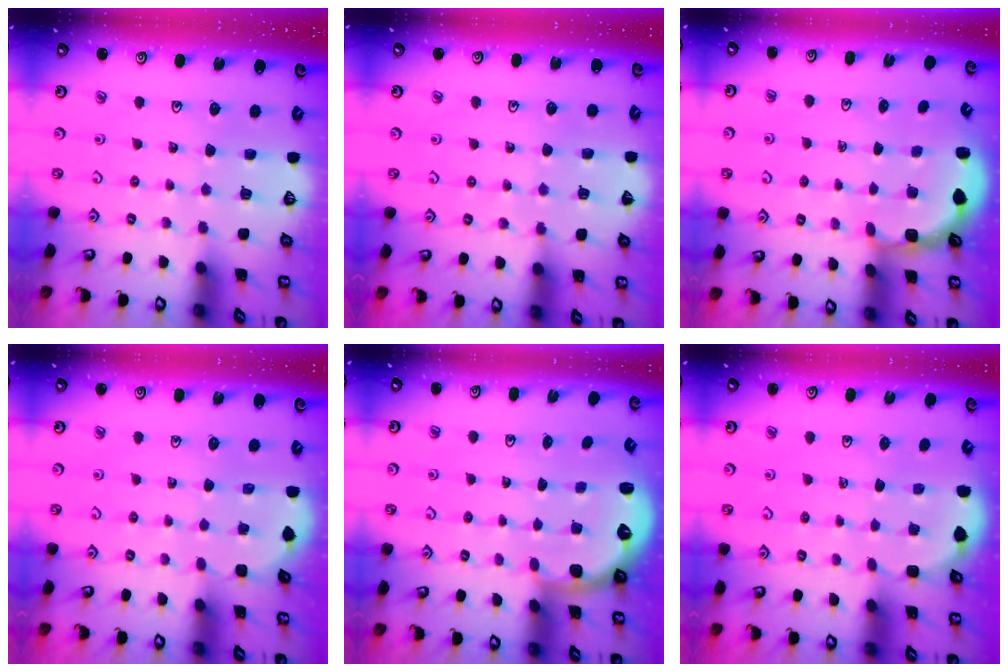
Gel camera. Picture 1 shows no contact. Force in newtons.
{"total": 5.3, "press": 5.3, "slide": 0.7}
{"total": 3.0, "press": 2.6, "slide": 1.5}
{"total": 2.1, "press": 2.1, "slide": 0.2}
{"total": 2.8, "press": 2.0, "slide": 2.0}
{"total": 2.4, "press": 1.0, "slide": 2.1}